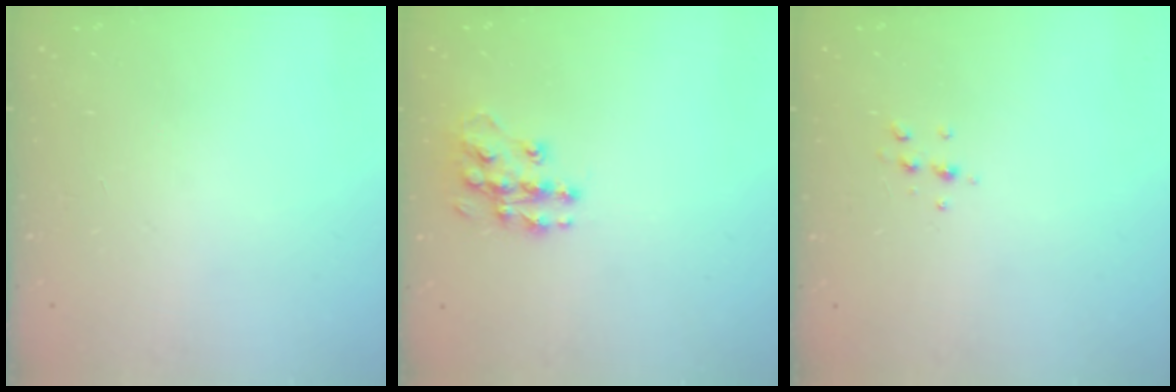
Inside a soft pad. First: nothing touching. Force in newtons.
{"total": 10.4, "press": 10.4, "slide": 0.4}
{"total": 4.7, "press": 4.4, "slide": 1.6}